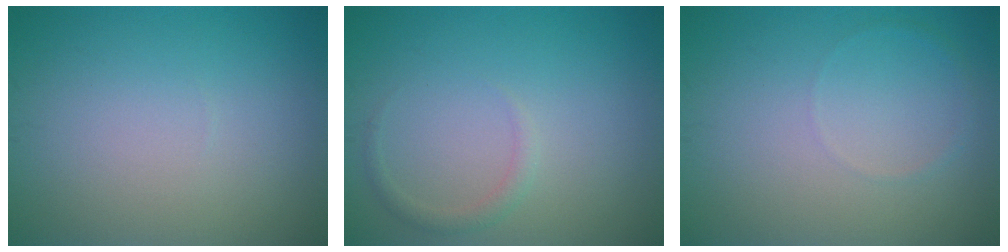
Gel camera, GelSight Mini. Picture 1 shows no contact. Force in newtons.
{"total": 1.2, "press": 1.2, "slide": 0.0}
{"total": 0.6, "press": 0.6, "slide": 0.1}